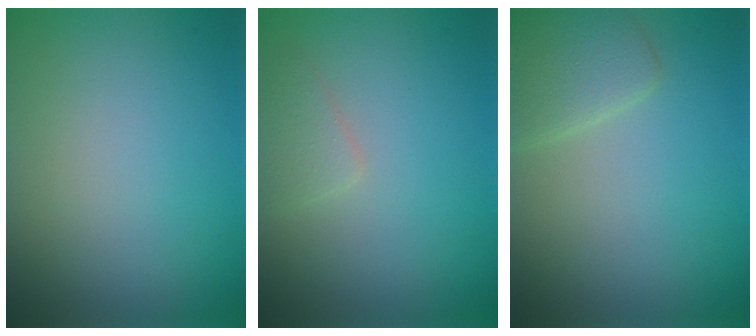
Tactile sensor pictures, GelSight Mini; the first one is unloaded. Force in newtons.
{"total": 1.6, "press": 1.6, "slide": 0.0}
{"total": 2.9, "press": 2.9, "slide": 0.2}